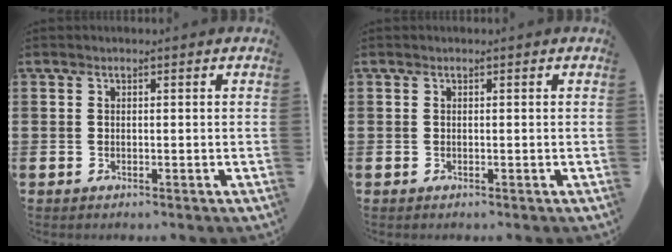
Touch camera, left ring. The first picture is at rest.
{"total": 0.0}